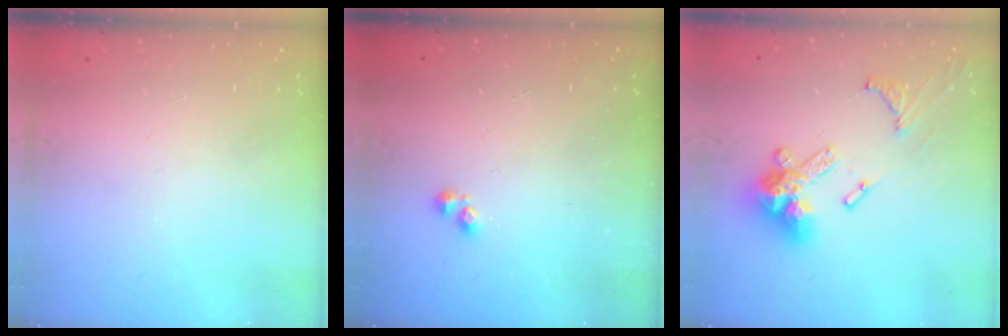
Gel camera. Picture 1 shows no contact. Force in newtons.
{"total": 2.3, "press": 2.2, "slide": 0.3}
{"total": 16.1, "press": 16.0, "slide": 1.8}